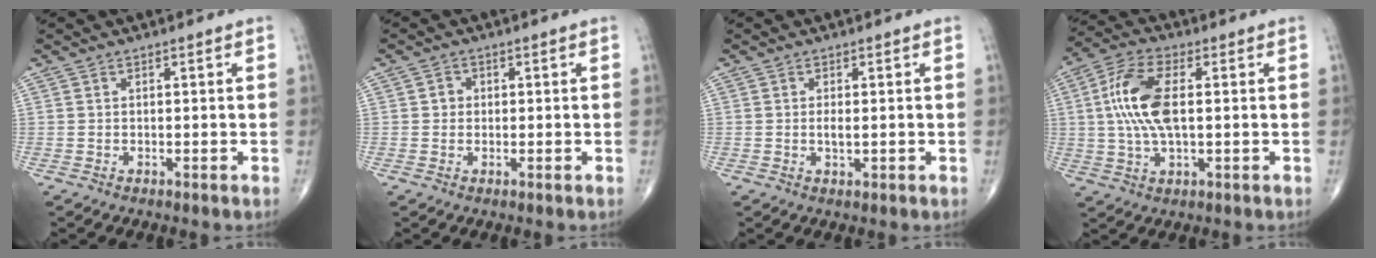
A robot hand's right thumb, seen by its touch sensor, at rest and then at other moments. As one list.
[{"total": 1.7, "force": [0.1, 1.6, 0.6], "torque": [0.001, 0.004, -0.001]}, {"total": 1.6, "force": [0.0, 0.5, 1.5], "torque": [-0.029, -0.002, 0.000]}, {"total": 11.8, "force": [1.1, 5.2, 10.5], "torque": [-0.226, 0.013, 0.020]}]